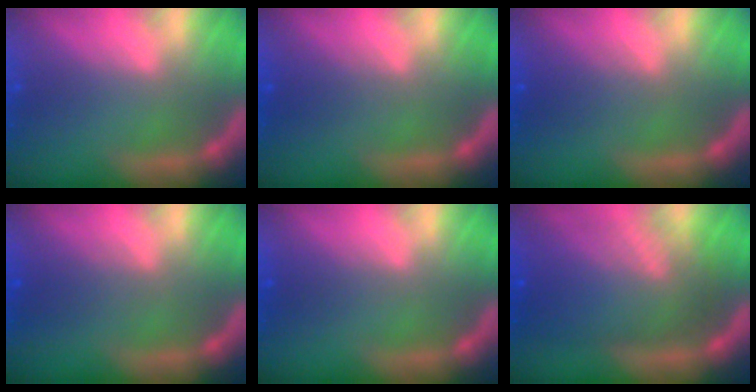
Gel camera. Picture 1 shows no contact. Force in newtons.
{"total": 2.0}
{"total": 2.5}
{"total": 2.5}
{"total": 1.5}
{"total": 9.6}